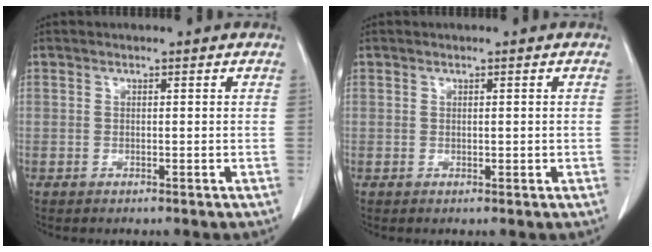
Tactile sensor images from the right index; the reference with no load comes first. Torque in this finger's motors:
{"motor_torque": [-0.25, 0.41, -0.02, 0.00]}